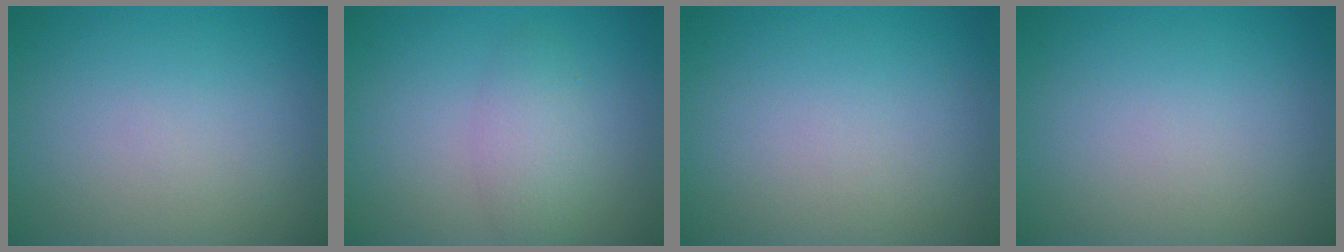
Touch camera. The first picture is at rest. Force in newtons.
{"total": 2.7, "press": 2.7, "slide": 0.1}
{"total": 0.0}
{"total": 0.0}